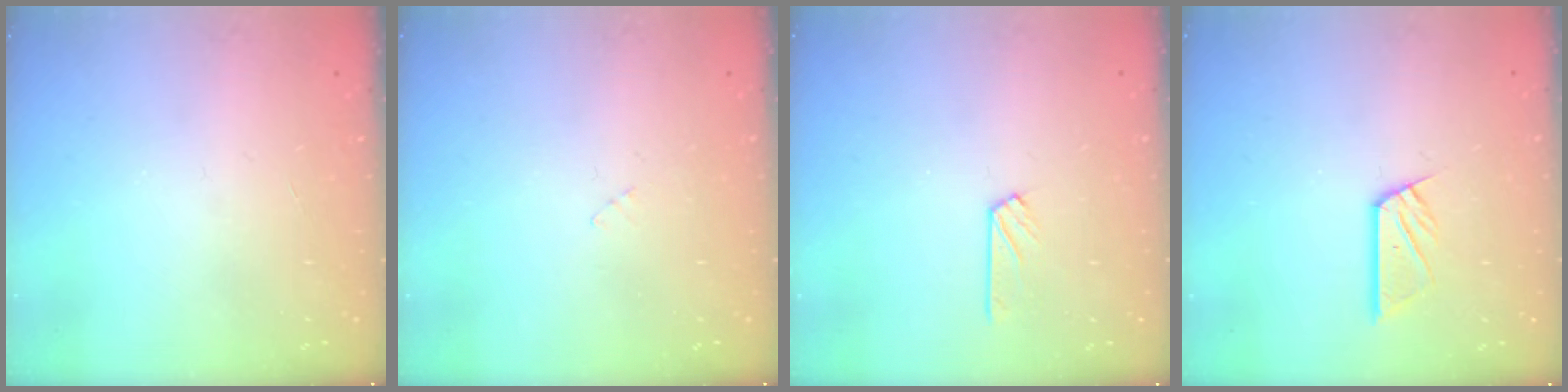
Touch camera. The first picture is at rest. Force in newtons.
{"total": 2.7, "press": 2.7, "slide": 0.3}
{"total": 3.0, "press": 3.0, "slide": 0.3}
{"total": 9.6, "press": 9.5, "slide": 0.8}